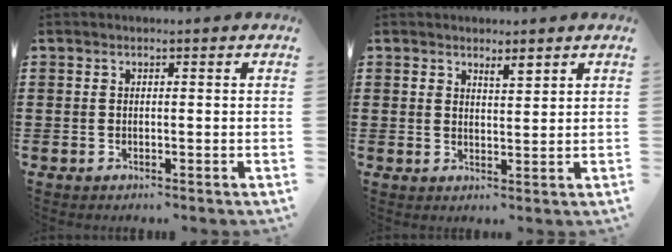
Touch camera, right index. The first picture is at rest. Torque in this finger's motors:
{"motor_torque": [-0.11, 0.18, 0.14, 0.00]}